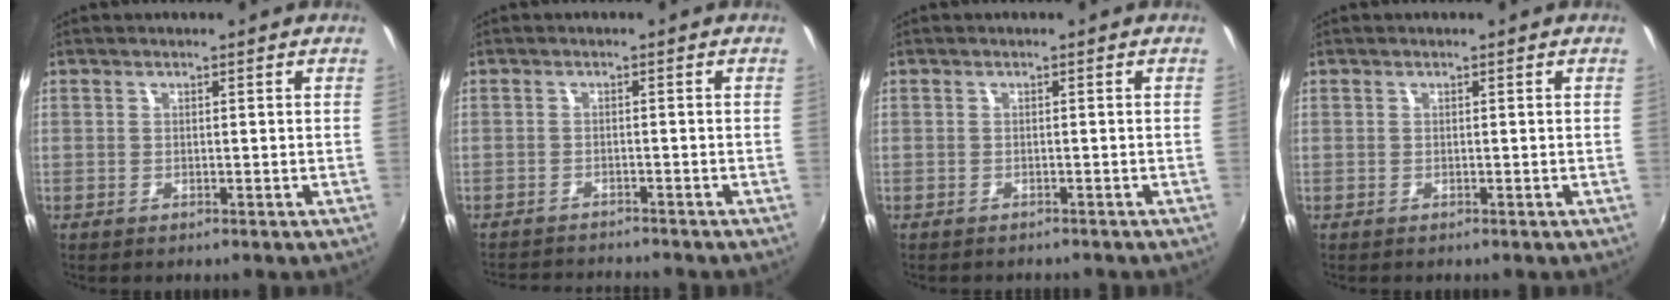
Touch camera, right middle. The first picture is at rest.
{"total": 6.3, "force": [-6.1, 0.6, 1.5], "torque": [-0.045, -0.009, -0.095]}
{"total": 1.6, "force": [-1.5, 0.4, 0.4], "torque": [-0.011, -0.008, -0.020]}
{"total": 0.0}